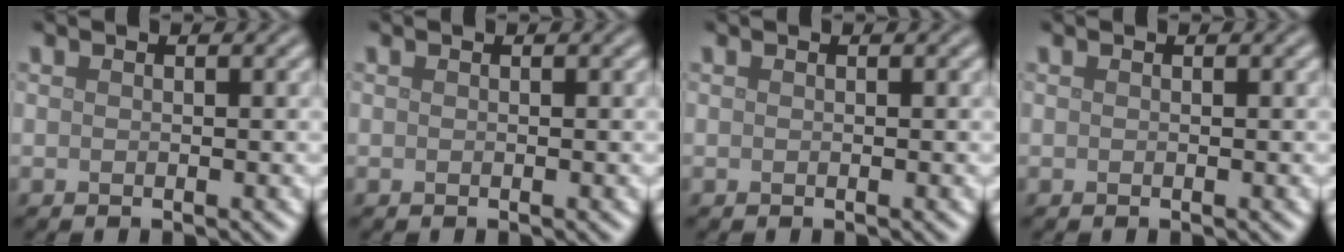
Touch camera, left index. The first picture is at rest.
{"total": 0.0}
{"total": 0.0}
{"total": 0.0}